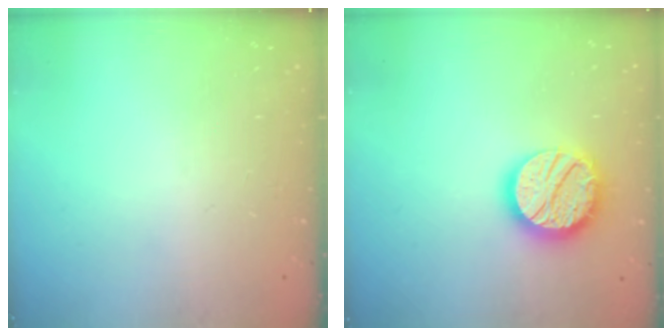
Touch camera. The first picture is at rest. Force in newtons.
{"total": 17.8, "press": 17.7, "slide": 1.4}